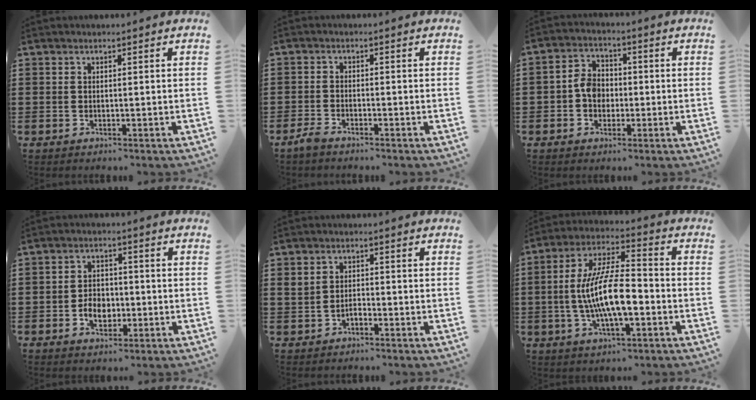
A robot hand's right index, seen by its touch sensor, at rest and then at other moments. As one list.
[{"total": 1.7, "force": [-1.6, 0.2, 0.5], "torque": [-0.018, -0.001, -0.033]}, {"total": 4.9, "force": [-0.7, 3.9, 2.9], "torque": [-0.069, 0.009, -0.017]}, {"total": 4.1, "force": [-1.3, 3.0, 2.5], "torque": [-0.044, 0.000, -0.025]}, {"total": 1.7, "force": [-0.6, 1.1, 1.1], "torque": [-0.032, -0.001, -0.014]}, {"total": 12.4, "force": [-2.4, 4.1, 11.4], "torque": [-0.235, -0.005, -0.044]}]